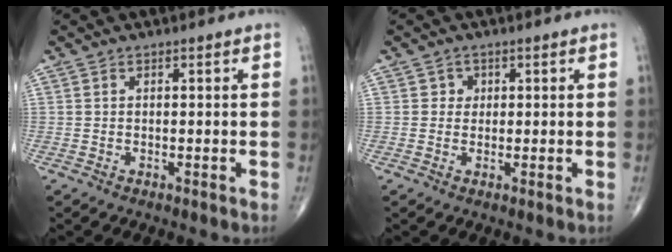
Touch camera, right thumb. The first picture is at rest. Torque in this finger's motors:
{"motor_torque": [-0.03, 0.07, 0.09, 0.04, -0.02]}